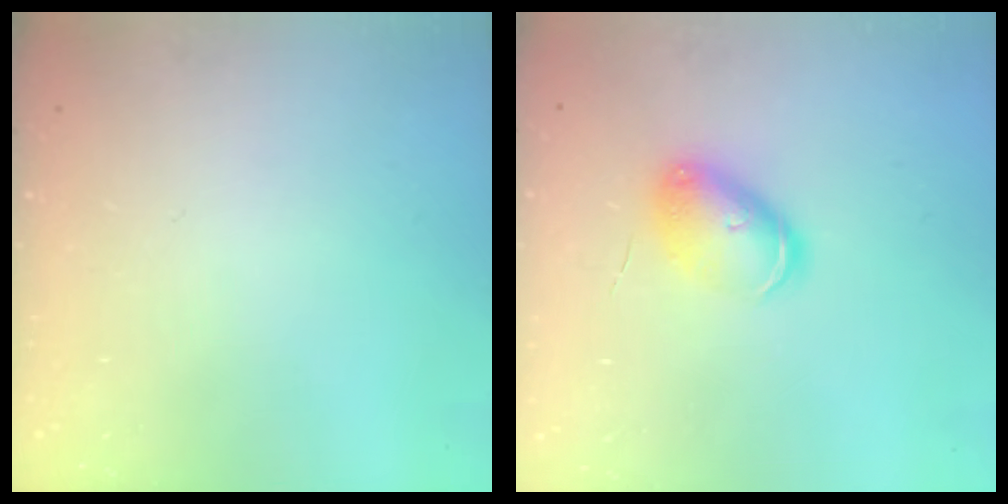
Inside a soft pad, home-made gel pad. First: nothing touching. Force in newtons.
{"total": 7.2, "press": 7.2, "slide": 0.9}